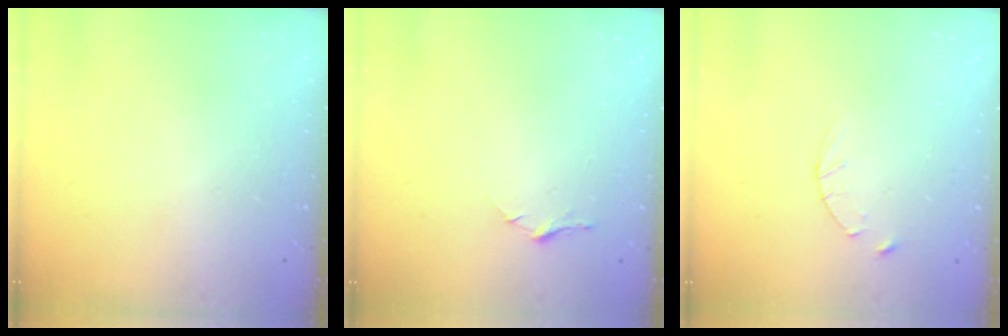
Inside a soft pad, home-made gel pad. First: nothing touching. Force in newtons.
{"total": 5.7, "press": 5.6, "slide": 0.6}
{"total": 2.8, "press": 2.8, "slide": 0.4}